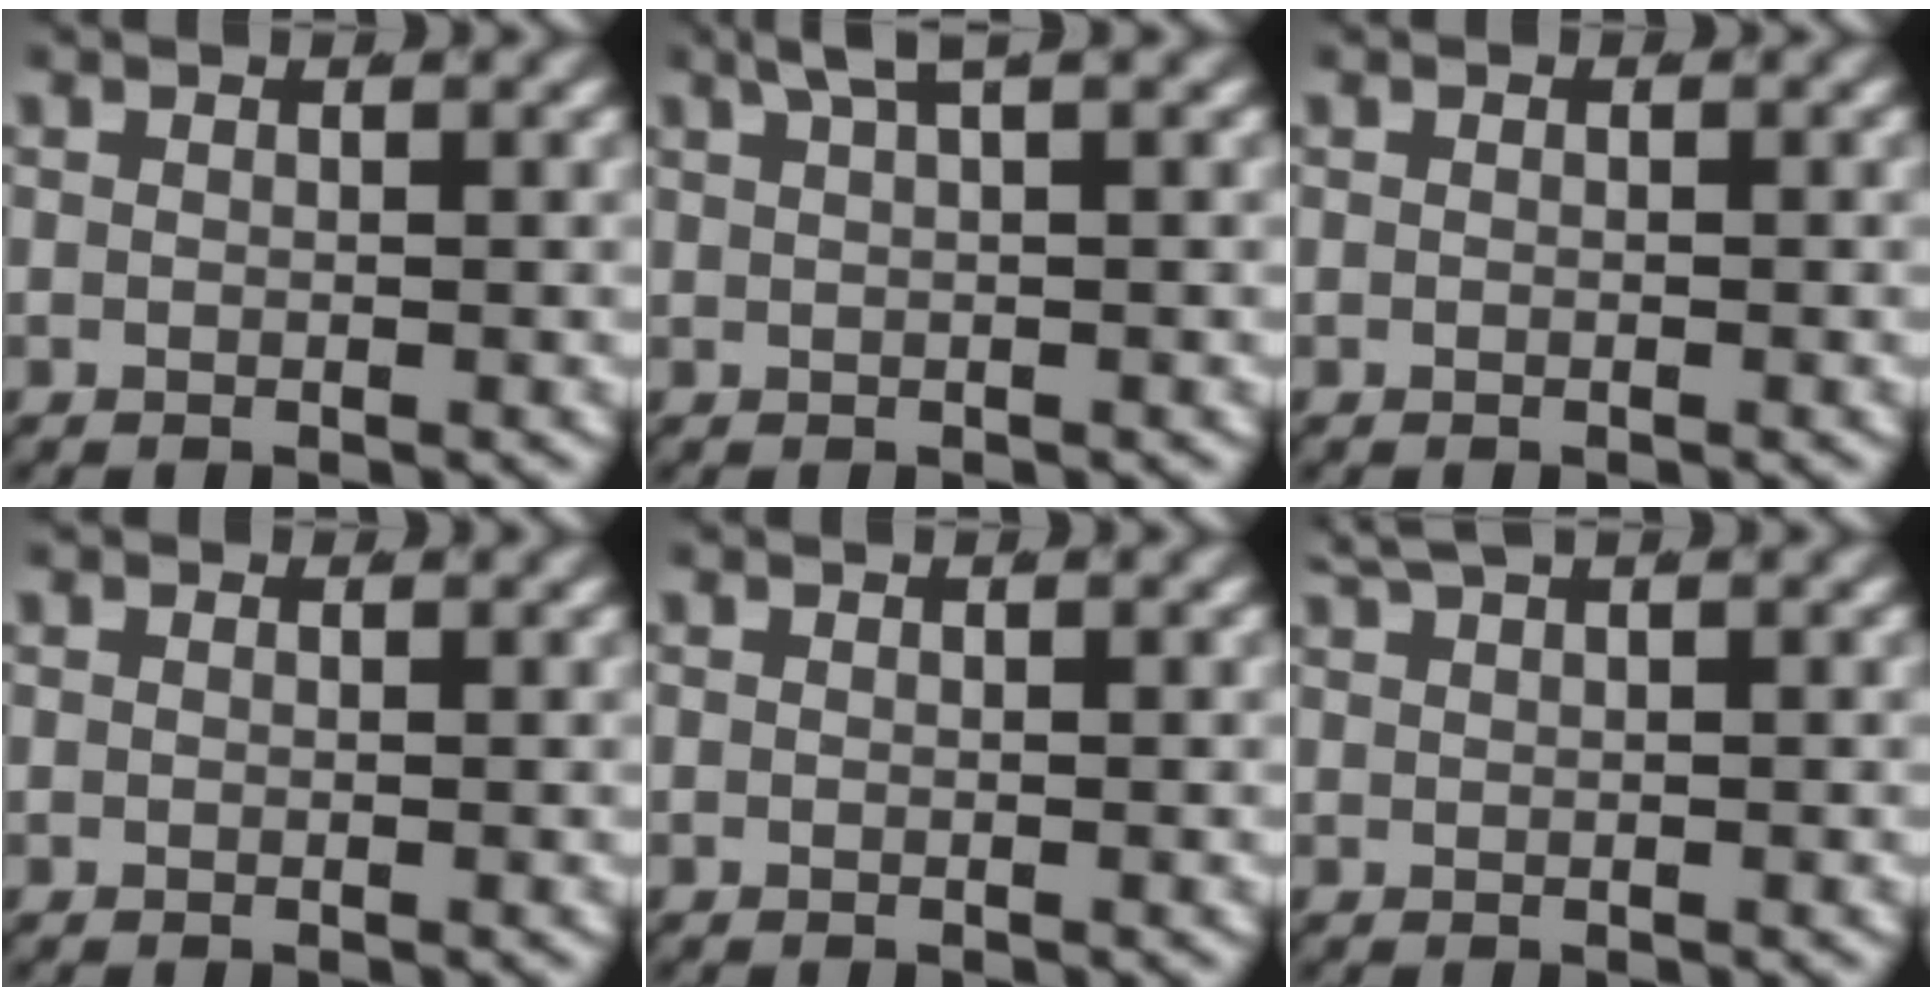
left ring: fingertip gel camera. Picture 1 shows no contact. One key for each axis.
{"total": 3.2, "fx": 2.4, "fy": 0.1, "fz": 2.1, "tx": -0.029, "ty": 0.012, "tz": 0.041}
{"total": 0.0}
{"total": 0.0}
{"total": 0.0}
{"total": 2.0, "fx": 1.7, "fy": -0.1, "fz": 1.0, "tx": -0.013, "ty": 0.007, "tz": 0.031}